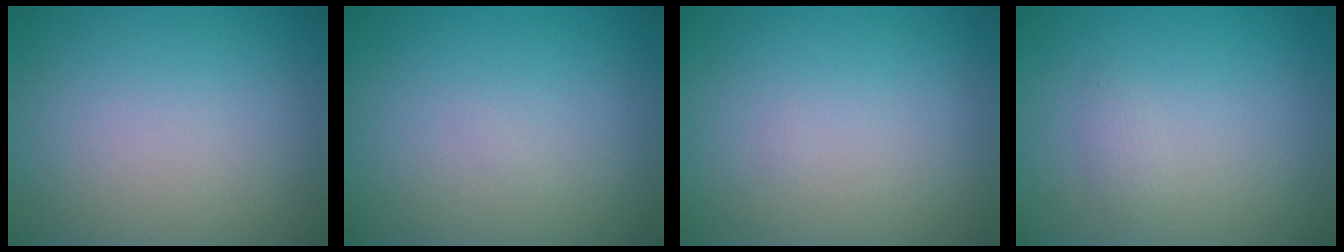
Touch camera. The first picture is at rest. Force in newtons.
{"total": 0.0}
{"total": 0.0}
{"total": 0.9, "press": 0.9, "slide": 0.1}